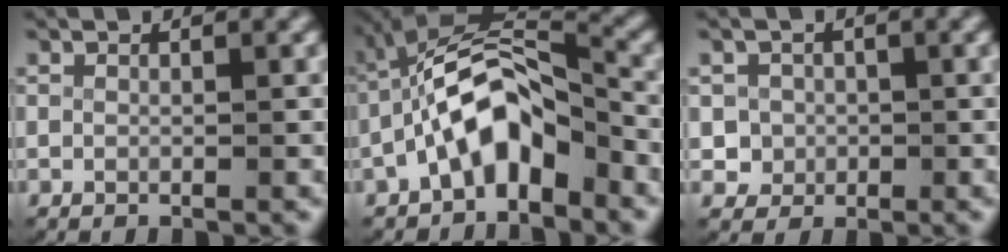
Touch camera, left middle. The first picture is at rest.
{"total": 7.5, "force": [-1.4, 4.6, 5.7], "torque": [-0.113, -0.007, -0.024]}
{"total": 4.5, "force": [-0.6, 4.3, 1.1], "torque": [-0.035, -0.014, -0.008]}